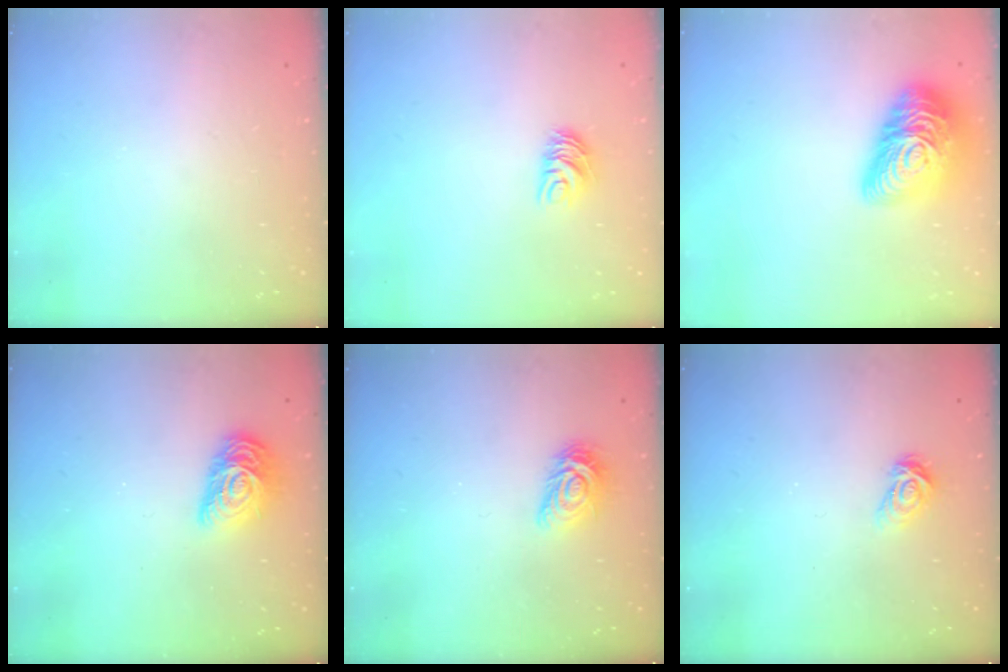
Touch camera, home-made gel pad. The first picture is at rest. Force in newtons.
{"total": 6.8, "press": 6.8, "slide": 0.5}
{"total": 21.0, "press": 21.0, "slide": 1.1}
{"total": 11.7, "press": 11.6, "slide": 1.0}
{"total": 9.1, "press": 9.1, "slide": 0.2}
{"total": 3.8, "press": 3.8, "slide": 0.4}